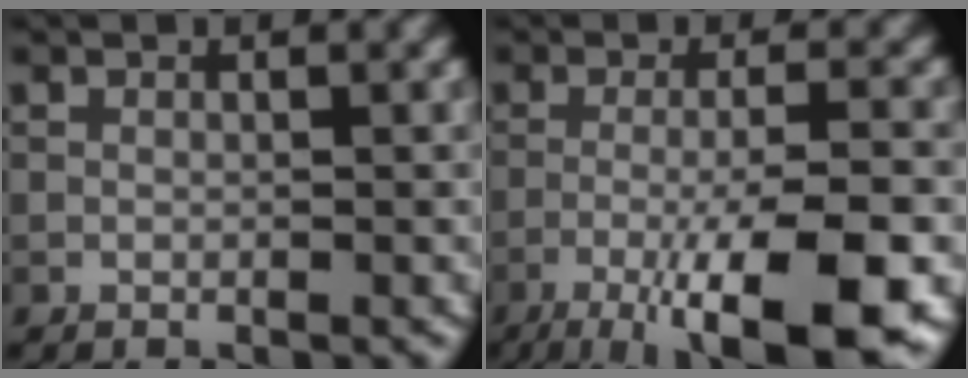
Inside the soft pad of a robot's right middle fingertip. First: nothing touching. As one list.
[{"total": 11.3, "force": [-5.5, 2.6, 9.5], "torque": [-0.147, -0.008, -0.088]}]